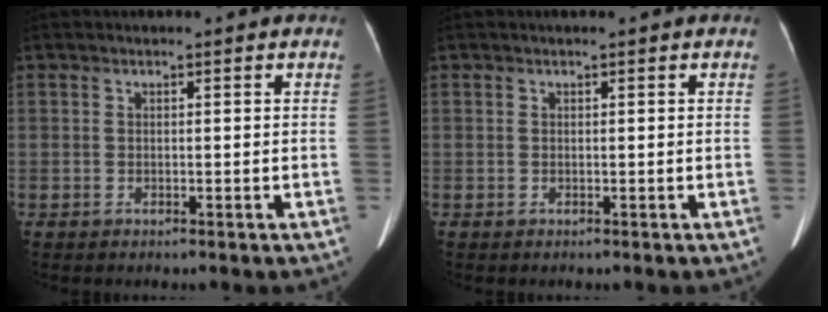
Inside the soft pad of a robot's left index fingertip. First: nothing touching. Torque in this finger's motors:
{"motor_torque": [-0.20, -0.80, -0.05, -0.03]}